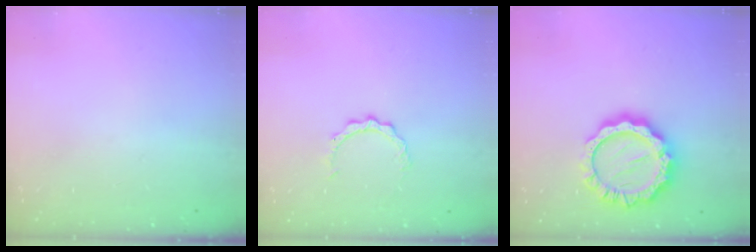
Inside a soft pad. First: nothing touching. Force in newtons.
{"total": 2.9, "press": 2.9, "slide": 0.2}
{"total": 15.7, "press": 15.7, "slide": 1.1}